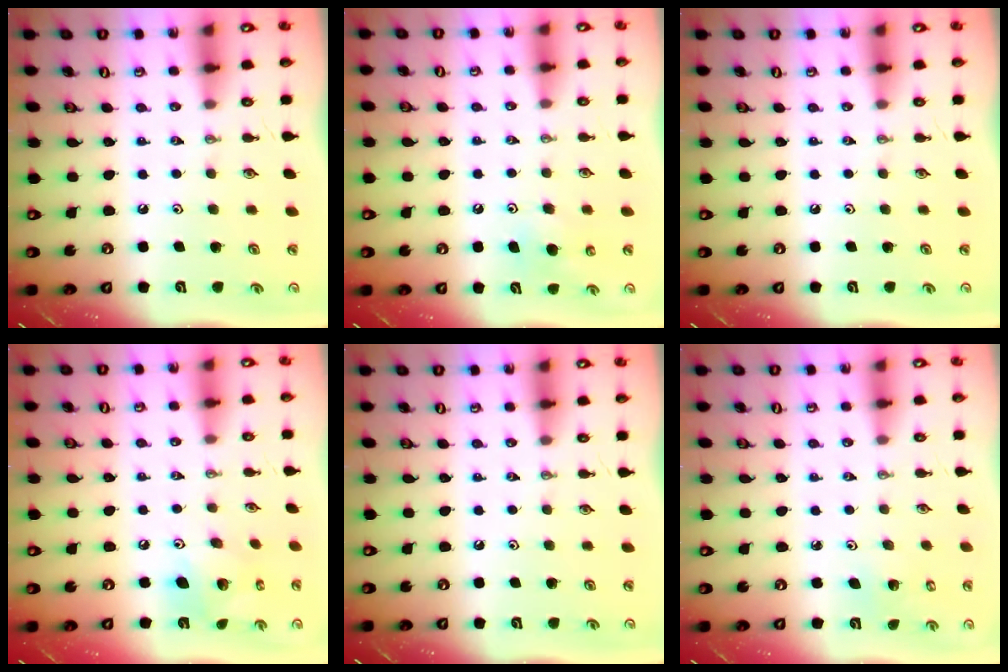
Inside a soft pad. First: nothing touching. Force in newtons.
{"total": 5.8, "press": 5.7, "slide": 1.0}
{"total": 0.0}
{"total": 10.1, "press": 10.1, "slide": 0.9}
{"total": 0.0}
{"total": 2.8, "press": 2.8, "slide": 0.2}